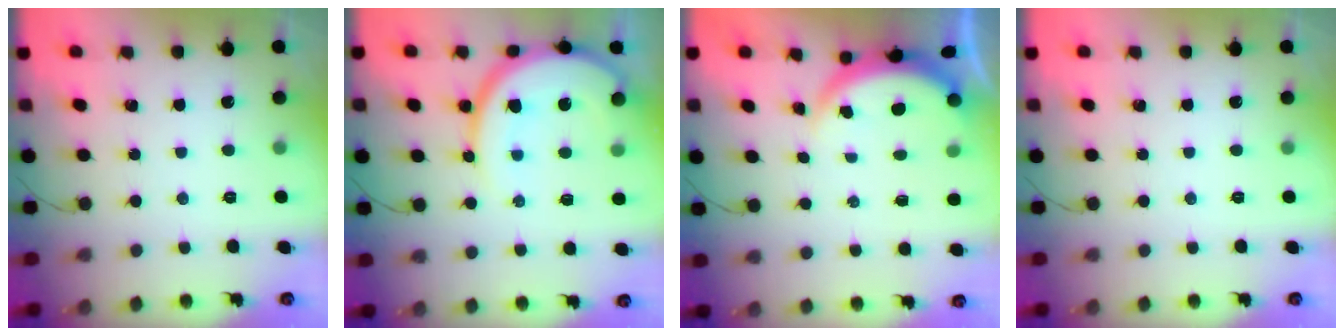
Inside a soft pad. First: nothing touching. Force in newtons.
{"total": 13.7, "press": 13.6, "slide": 0.9}
{"total": 3.8, "press": 3.7, "slide": 0.6}
{"total": 0.0}